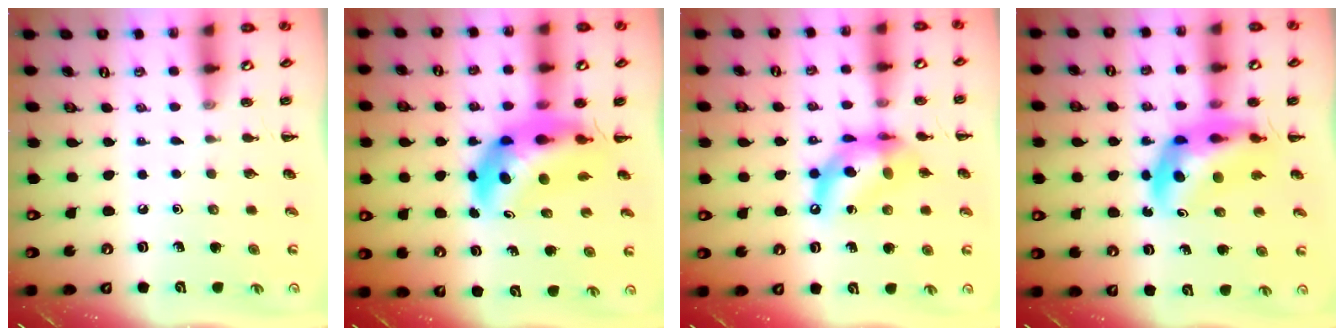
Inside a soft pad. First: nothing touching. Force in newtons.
{"total": 8.7, "press": 8.3, "slide": 2.3}
{"total": 12.6, "press": 12.1, "slide": 3.4}
{"total": 10.8, "press": 10.4, "slide": 3.1}